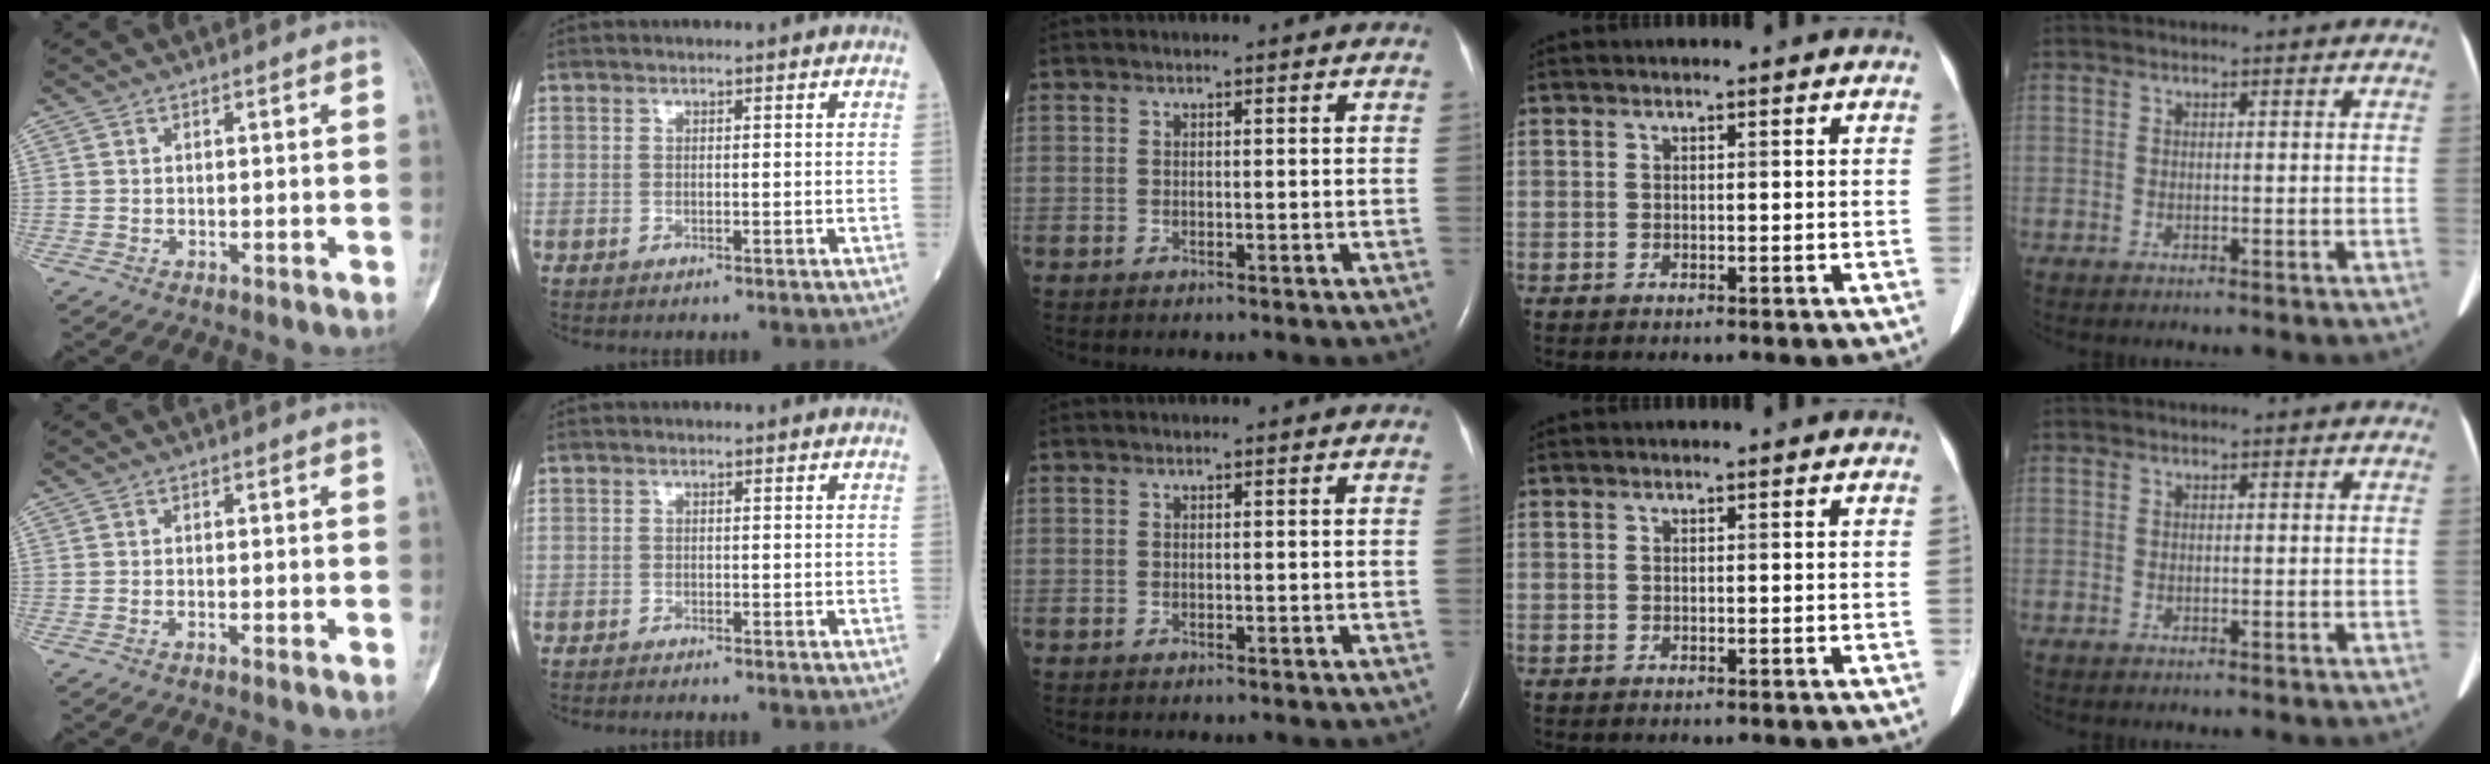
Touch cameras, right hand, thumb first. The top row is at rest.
{"thumb": {"total": 0.5, "force": [-0.4, -0.1, 0.3], "torque": [-0.010, 0.003, -0.008]}, "index": {"total": 1.2, "force": [-1.2, -0.2, 0.4], "torque": [-0.008, 0.000, -0.019]}}